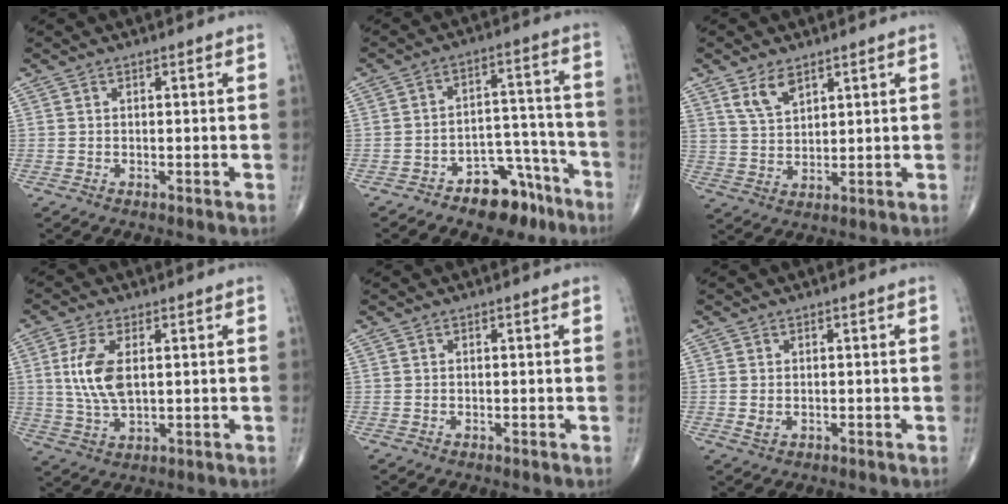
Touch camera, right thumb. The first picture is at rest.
{"total": 10.6, "force": [-7.3, 5.9, 5.0], "torque": [-0.027, 0.078, -0.109]}
{"total": 5.7, "force": [3.7, 3.0, 3.2], "torque": [-0.051, -0.021, 0.078]}
{"total": 8.8, "force": [1.5, 4.2, 7.6], "torque": [-0.165, -0.007, 0.035]}
{"total": 0.0}
{"total": 1.4, "force": [-0.1, 1.1, 0.9], "torque": [-0.015, -0.001, 0.001]}